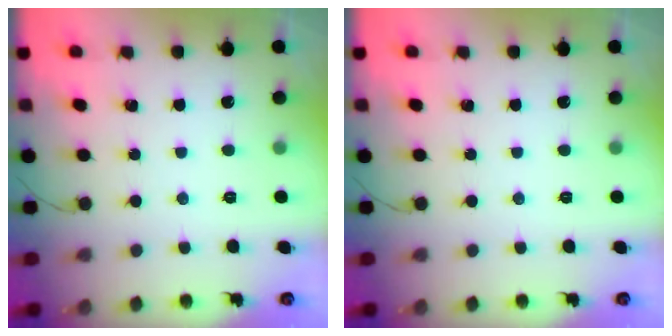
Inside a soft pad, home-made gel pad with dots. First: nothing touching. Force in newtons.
{"total": 0.0}